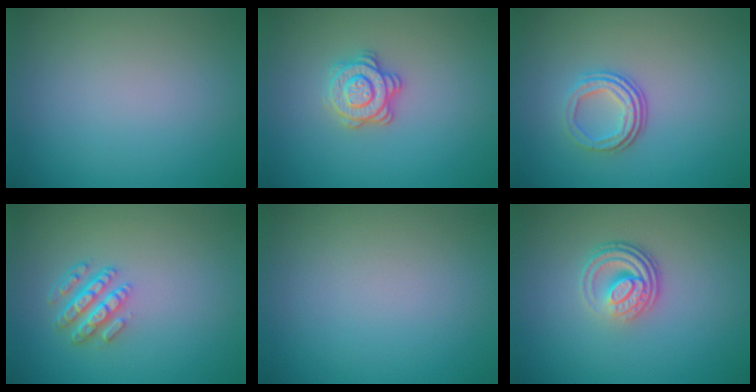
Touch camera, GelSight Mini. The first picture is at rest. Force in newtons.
{"total": 3.1, "press": 2.8, "slide": 1.3}
{"total": 3.4, "press": 2.3, "slide": 2.4}
{"total": 4.3, "press": 3.2, "slide": 2.9}
{"total": 0.0}
{"total": 4.2, "press": 2.8, "slide": 3.1}